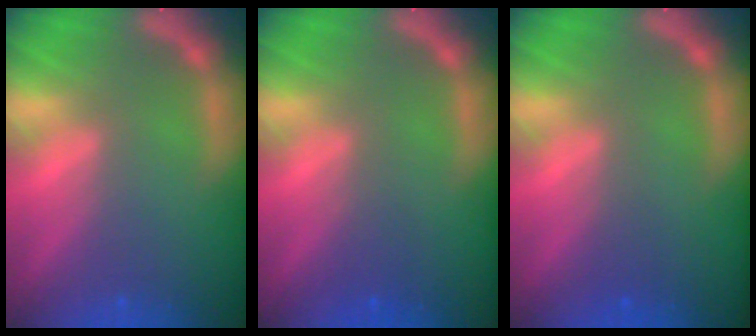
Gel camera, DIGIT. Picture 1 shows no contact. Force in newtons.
{"total": 1.4}
{"total": 0.9}